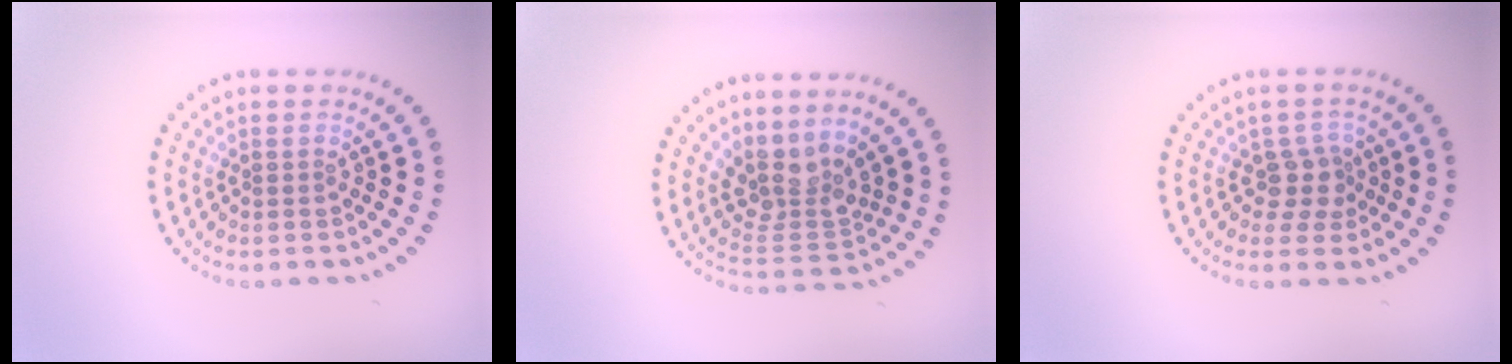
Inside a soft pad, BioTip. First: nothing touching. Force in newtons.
{"total": 3.8, "press": 2.8, "slide": 2.5}
{"total": 2.4, "press": 2.0, "slide": 1.4}